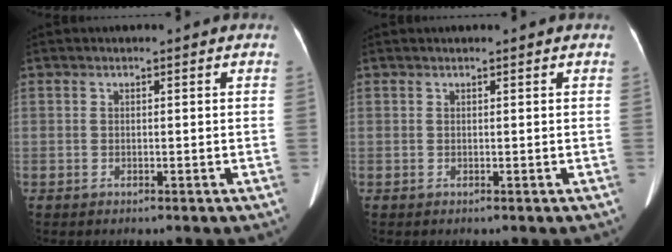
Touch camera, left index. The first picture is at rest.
{"total": 0.9, "force": [0.8, 0.0, 0.4], "torque": [-0.007, 0.018, 0.015]}